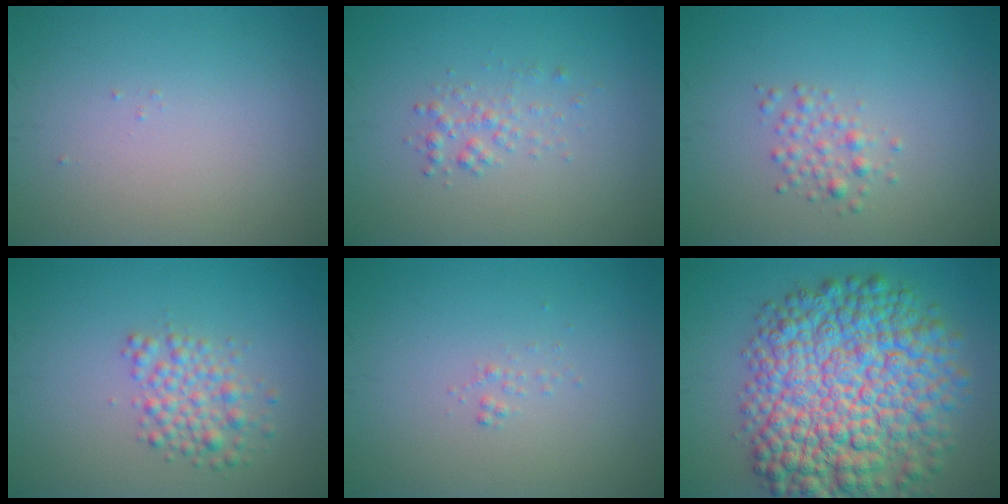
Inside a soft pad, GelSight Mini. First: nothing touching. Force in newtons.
{"total": 1.4, "press": 1.4, "slide": 0.1}
{"total": 1.7, "press": 1.7, "slide": 0.0}
{"total": 2.9, "press": 2.9, "slide": 0.1}
{"total": 0.5, "press": 0.5, "slide": 0.0}
{"total": 13.7, "press": 13.7, "slide": 0.3}